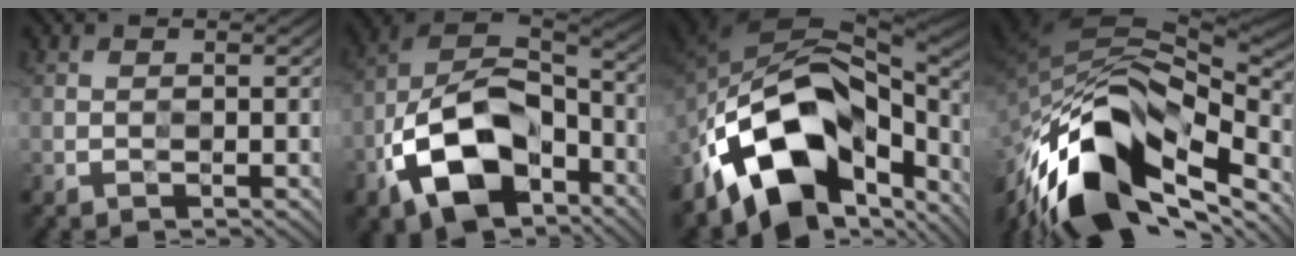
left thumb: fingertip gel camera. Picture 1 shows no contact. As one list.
[{"total": 13.7, "force": [-7.1, 8.1, 8.4], "torque": [-0.169, -0.018, -0.151]}, {"total": 13.0, "force": [-8.0, 7.5, 6.9], "torque": [-0.109, -0.003, -0.153]}, {"total": 15.9, "force": [-9.4, 7.8, 10.2], "torque": [-0.200, -0.013, -0.172]}]